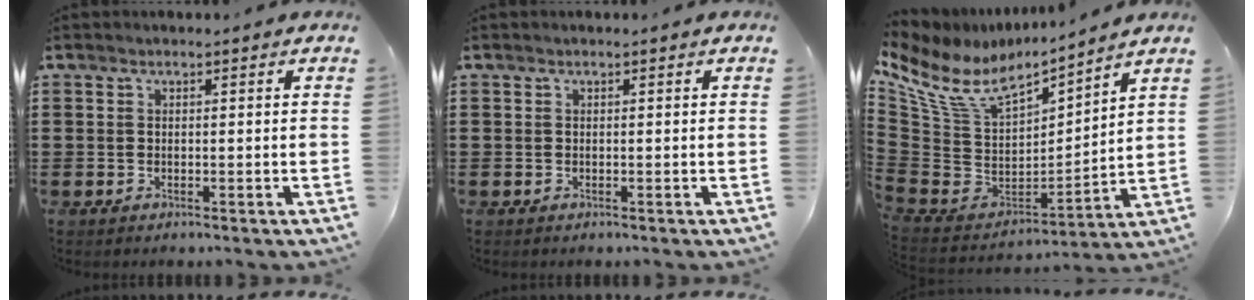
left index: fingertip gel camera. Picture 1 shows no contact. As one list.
[{"total": 0.0}, {"total": 9.9, "force": [6.4, 4.7, 5.9], "torque": [-0.151, -0.045, 0.112]}]